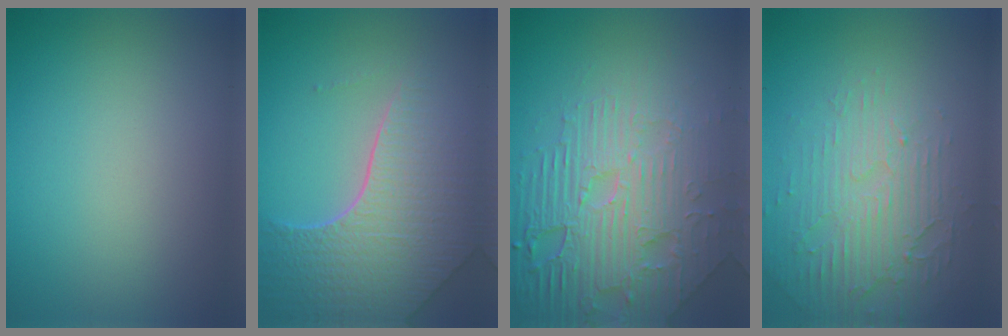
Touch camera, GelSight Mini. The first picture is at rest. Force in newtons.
{"total": 8.1, "press": 5.7, "slide": 5.7}
{"total": 8.7, "press": 6.2, "slide": 6.1}
{"total": 5.6, "press": 3.3, "slide": 4.5}